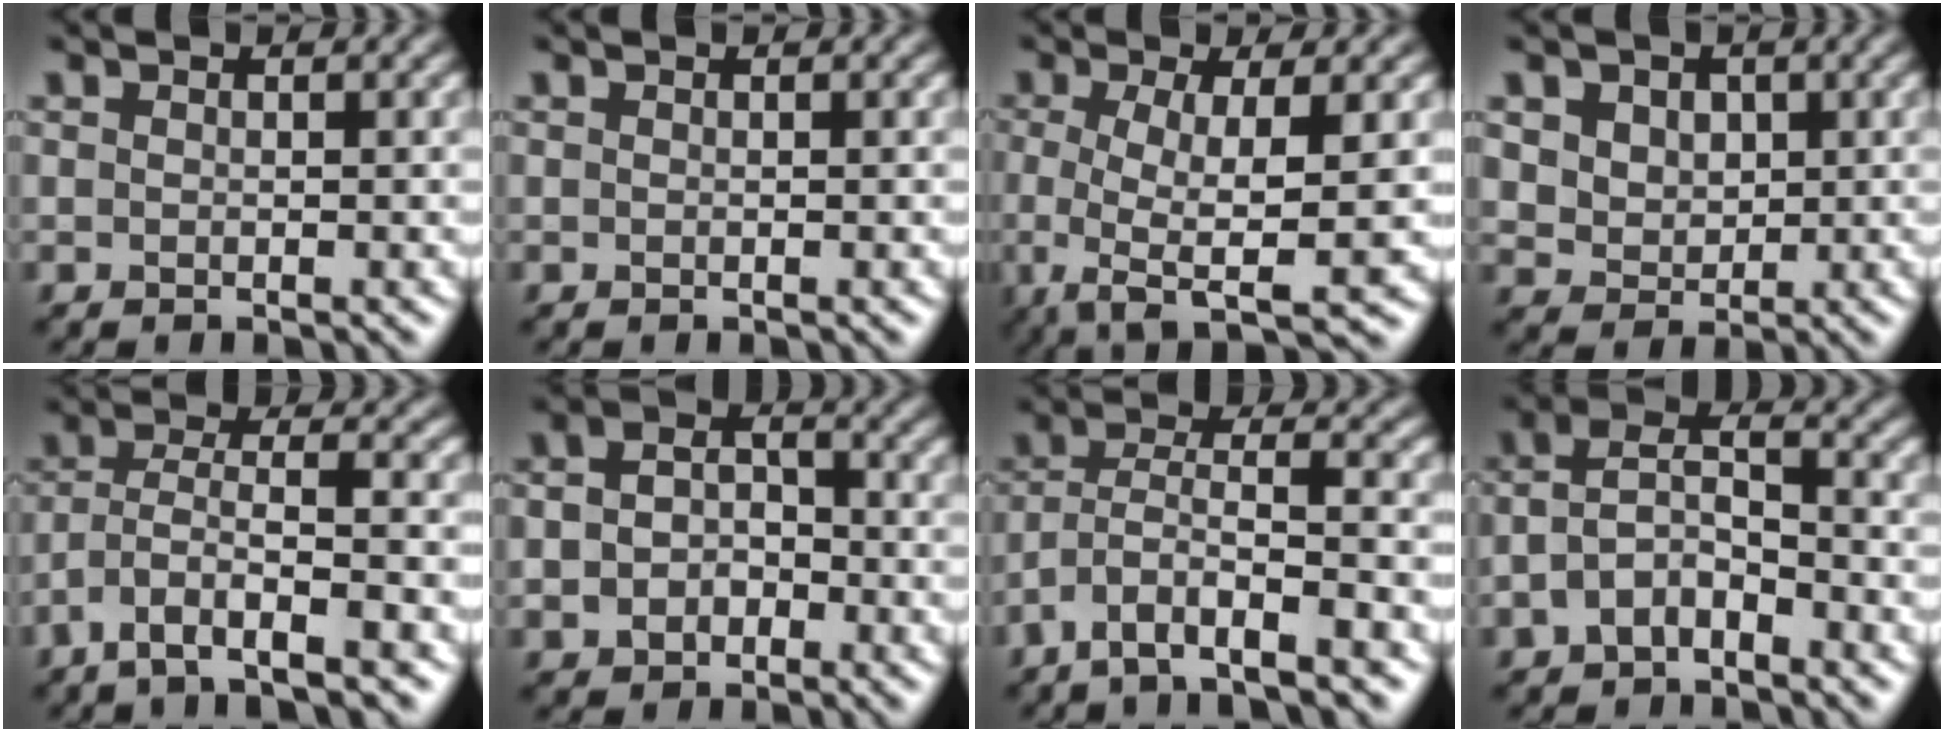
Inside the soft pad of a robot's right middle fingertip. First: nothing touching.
{"total": 0.0}
{"total": 6.9, "force": [-1.3, 2.0, 6.5], "torque": [-0.106, -0.012, -0.026]}
{"total": 5.0, "force": [2.3, 3.7, 2.3], "torque": [-0.056, 0.010, 0.039]}
{"total": 6.3, "force": [-3.5, 1.8, 4.9], "torque": [-0.096, 0.002, -0.069]}
{"total": 4.4, "force": [-1.1, 3.4, 2.6], "torque": [-0.050, -0.002, -0.023]}
{"total": 7.0, "force": [-4.1, 2.1, 5.3], "torque": [-0.100, 0.005, -0.082]}
{"total": 4.4, "force": [-1.8, 2.5, 3.1], "torque": [-0.064, 0.015, -0.041]}